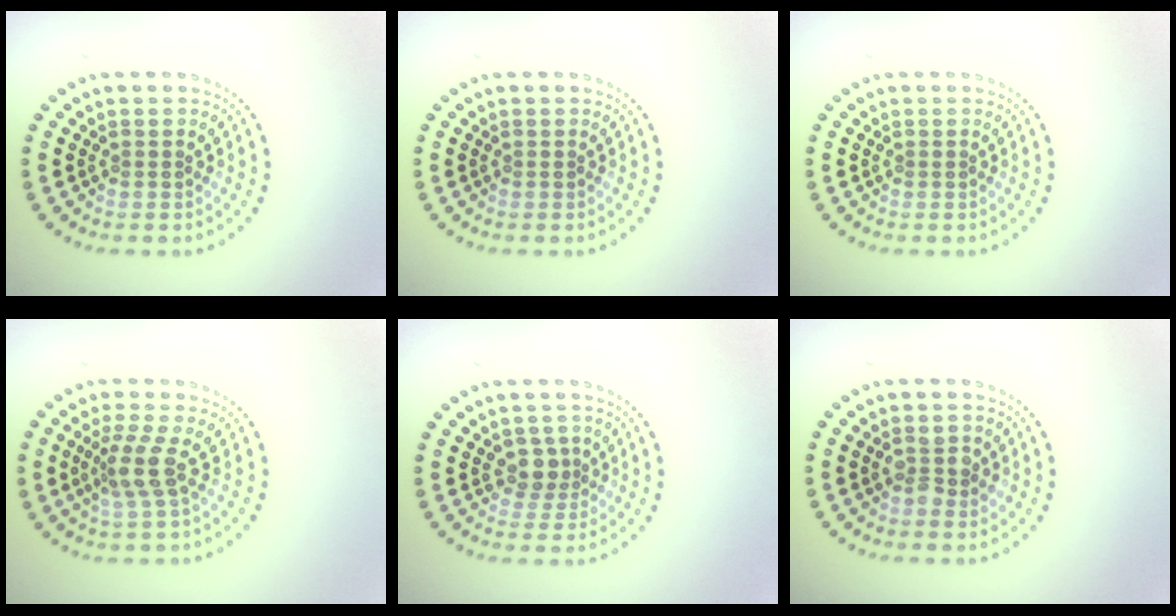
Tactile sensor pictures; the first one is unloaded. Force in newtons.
{"total": 0.0}
{"total": 0.0}
{"total": 2.9, "press": 2.4, "slide": 1.7}
{"total": 2.1, "press": 1.8, "slide": 1.0}
{"total": 2.0, "press": 2.0, "slide": 0.2}